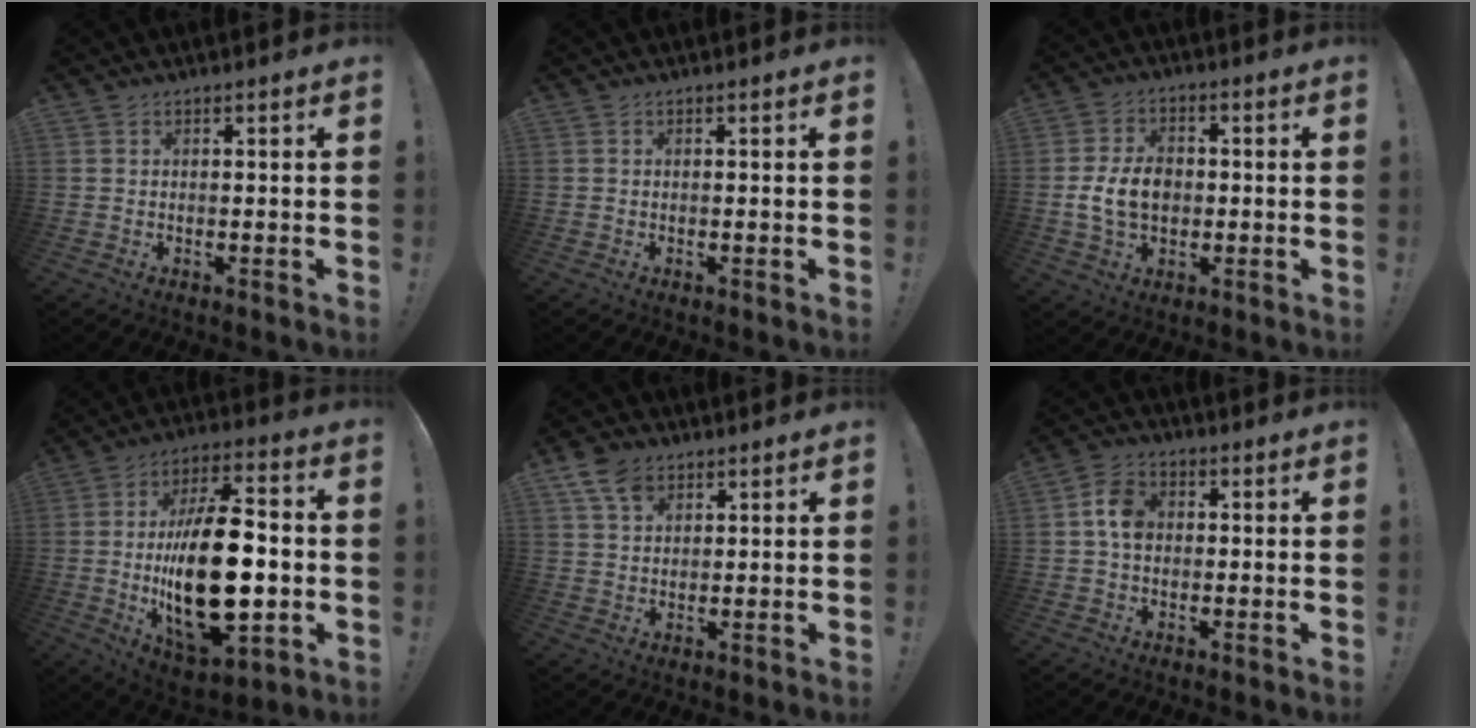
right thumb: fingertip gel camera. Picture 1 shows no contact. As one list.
[{"total": 0.0}, {"total": 10.3, "force": [-0.8, 7.6, 7.0], "torque": [-0.121, 0.004, -0.013]}, {"total": 27.0, "force": [-2.2, 13.1, 23.6], "torque": [-0.431, -0.002, -0.031]}, {"total": 7.4, "force": [4.3, 4.9, 3.4], "torque": [-0.062, -0.010, 0.084]}, {"total": 8.1, "force": [0.5, 6.2, 5.1], "torque": [-0.086, 0.017, 0.013]}]